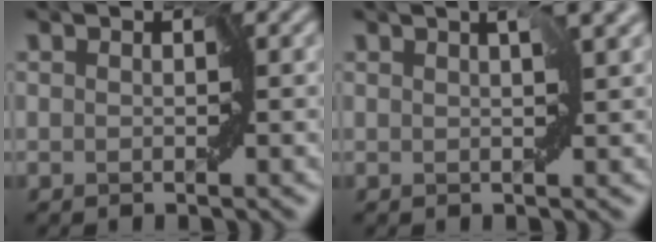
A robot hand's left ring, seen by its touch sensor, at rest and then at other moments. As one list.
[{"total": 2.9, "force": [1.4, 0.4, 2.5], "torque": [-0.042, 0.007, 0.025]}]